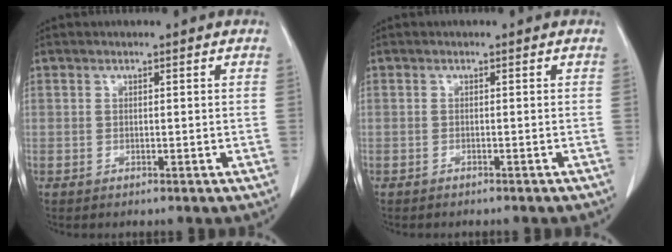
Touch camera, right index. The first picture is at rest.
{"total": 1.6, "force": [-1.4, 0.2, 0.6], "torque": [-0.010, -0.001, -0.017]}